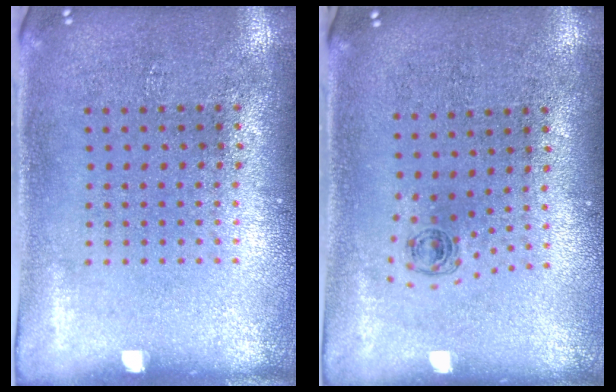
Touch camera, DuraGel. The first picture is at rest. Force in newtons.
{"total": 0.5, "press": 0.3, "slide": 0.4}